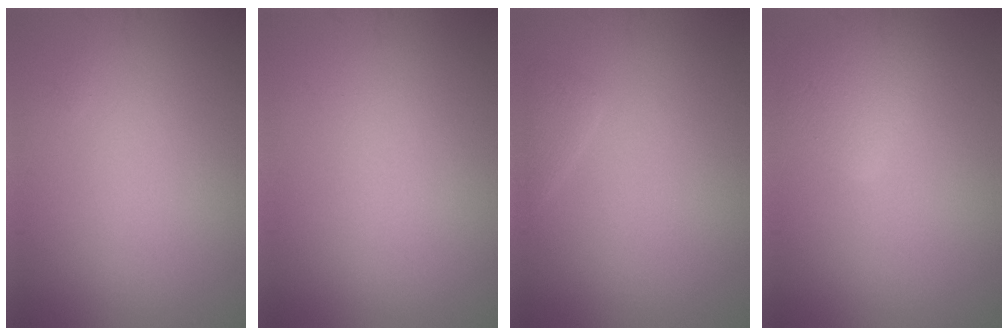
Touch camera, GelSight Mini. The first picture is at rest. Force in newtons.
{"total": 0.0}
{"total": 0.9, "press": 0.9, "slide": 0.1}
{"total": 2.6, "press": 2.6, "slide": 0.2}